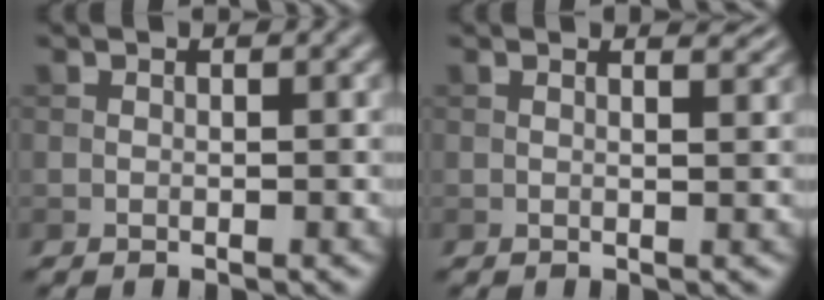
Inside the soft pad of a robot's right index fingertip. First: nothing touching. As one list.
[{"total": 2.9, "force": [2.0, 1.2, 1.7], "torque": [-0.002, 0.009, 0.000]}]